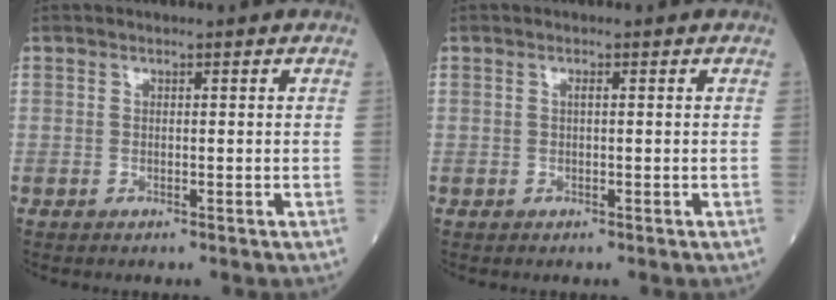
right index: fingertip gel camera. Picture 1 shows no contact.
{"total": 0.5, "force": [0.1, 0.0, 0.5], "torque": [-0.012, 0.001, 0.002]}